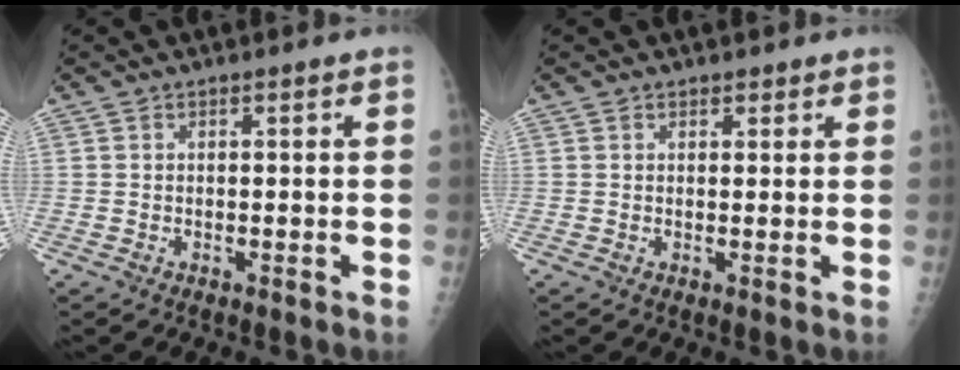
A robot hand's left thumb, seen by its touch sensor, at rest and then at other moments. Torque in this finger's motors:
{"motor_torque": [-0.24, 0.18, -0.10, -0.11, -0.03]}